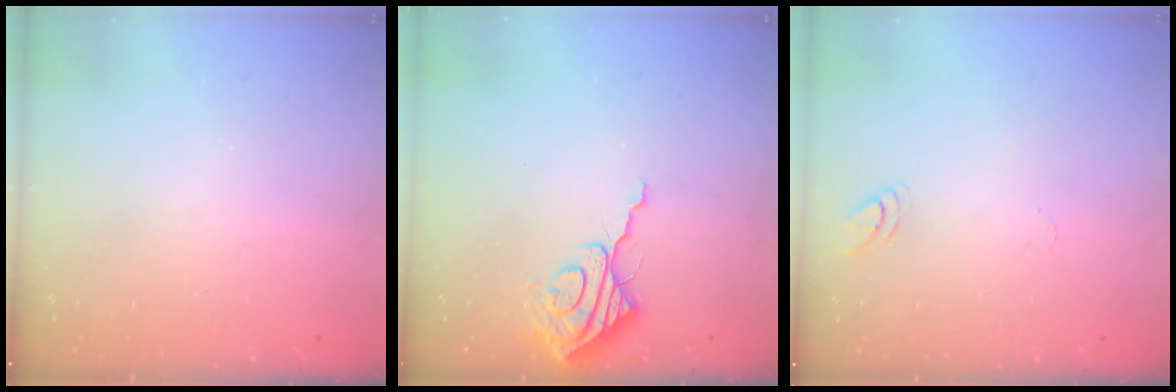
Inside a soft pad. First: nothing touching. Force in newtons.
{"total": 9.3, "press": 9.3, "slide": 0.9}
{"total": 3.7, "press": 3.7, "slide": 0.3}